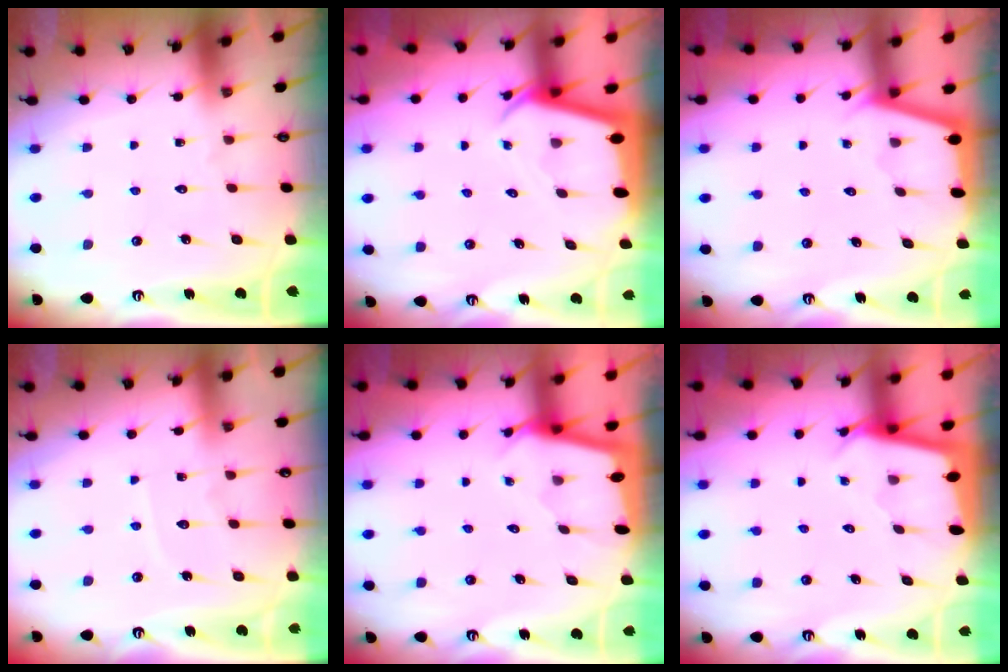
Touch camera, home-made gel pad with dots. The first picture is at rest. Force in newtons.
{"total": 2.5, "press": 2.5, "slide": 0.3}
{"total": 2.0, "press": 2.0, "slide": 0.3}
{"total": 5.3, "press": 5.3, "slide": 0.5}
{"total": 1.7, "press": 1.6, "slide": 0.2}
{"total": 2.3, "press": 2.3, "slide": 0.1}